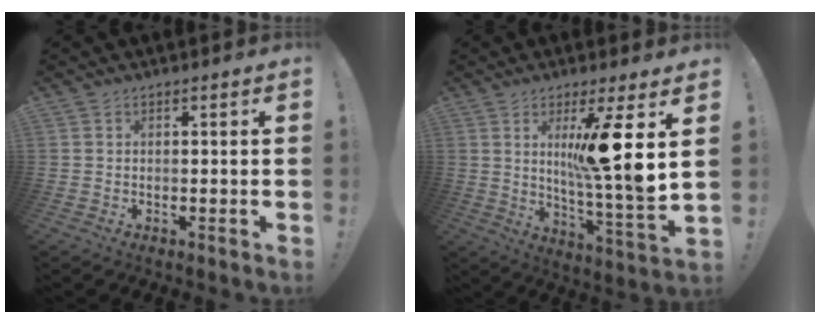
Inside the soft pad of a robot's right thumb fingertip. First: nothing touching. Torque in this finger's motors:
{"motor_torque": [0.08, 0.94, 1.77, -0.05, 0.49]}